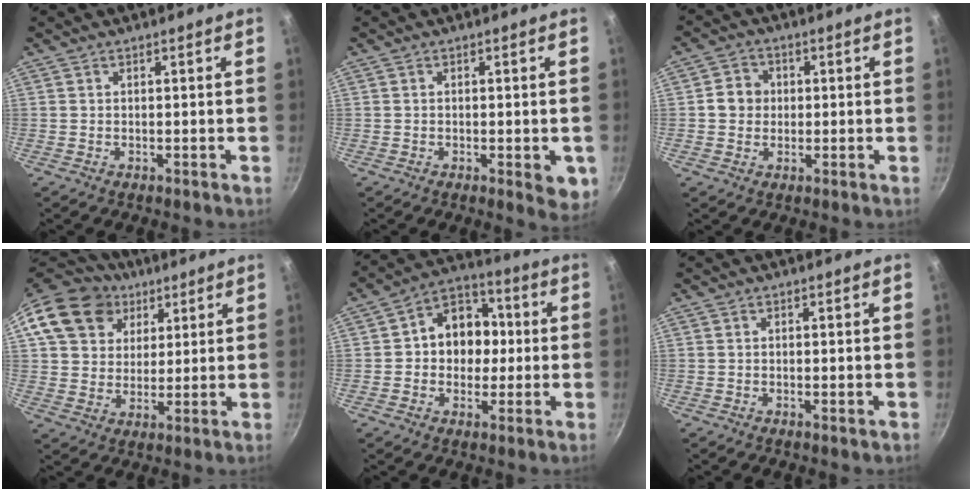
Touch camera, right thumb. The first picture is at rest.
{"total": 4.8, "force": [-1.3, 1.8, 4.3], "torque": [-0.048, -0.006, -0.016]}
{"total": 6.0, "force": [0.5, 5.5, 2.2], "torque": [-0.007, 0.006, -0.003]}
{"total": 16.9, "force": [7.2, 13.6, 7.1], "torque": [-0.121, 0.013, 0.124]}
{"total": 11.9, "force": [0.5, 9.7, 6.8], "torque": [-0.049, 0.025, -0.010]}
{"total": 0.6, "force": [-0.2, 0.0, 0.6], "torque": [-0.010, -0.001, -0.005]}